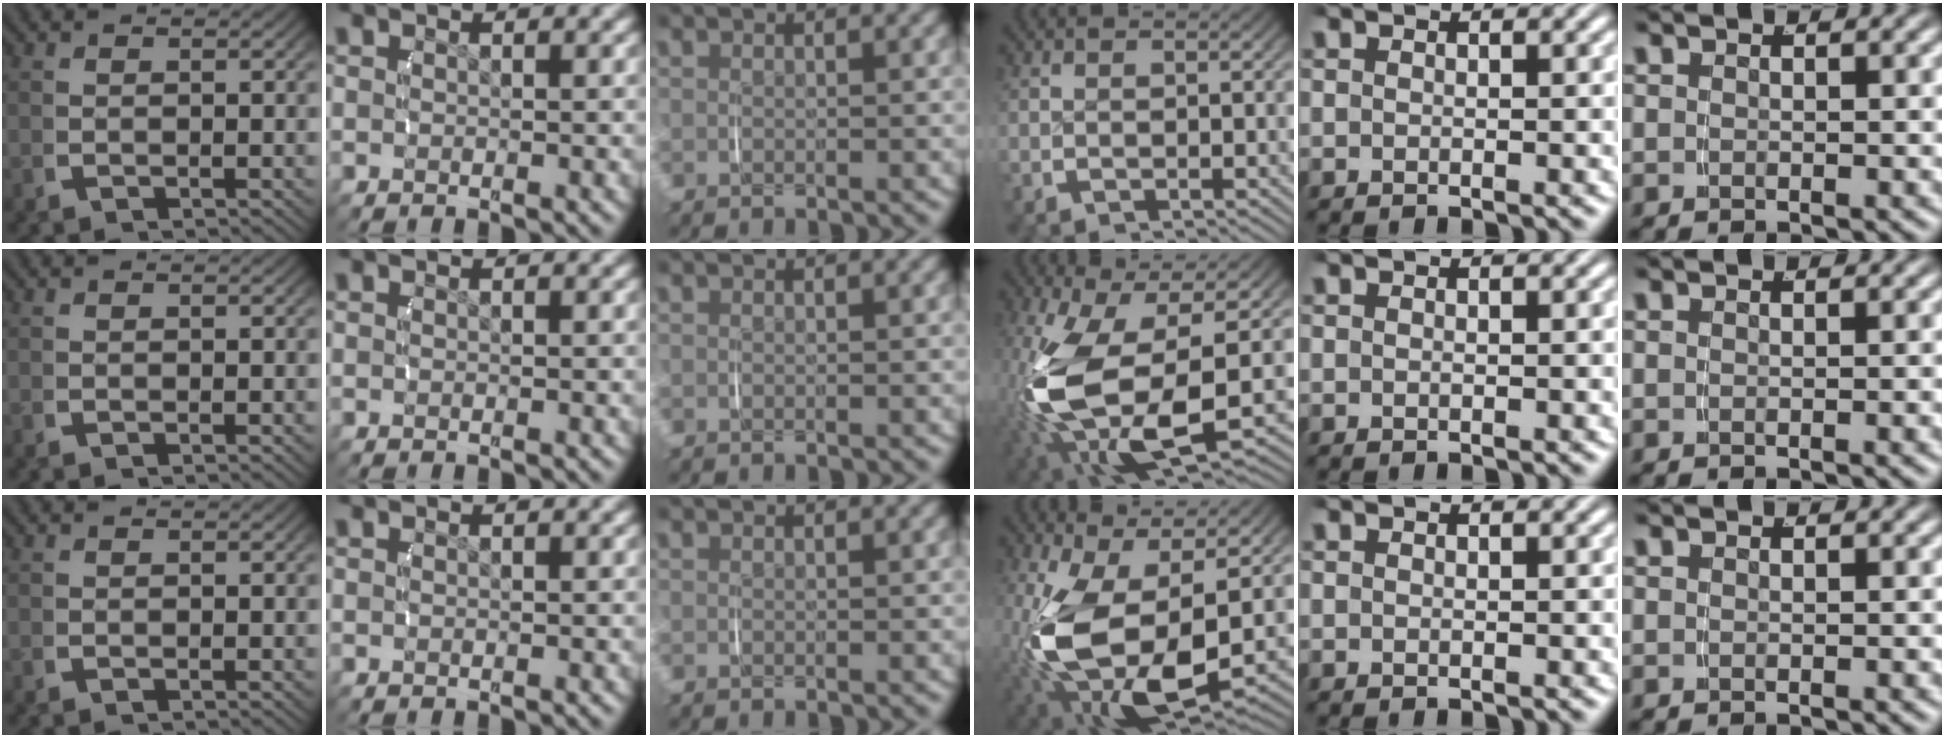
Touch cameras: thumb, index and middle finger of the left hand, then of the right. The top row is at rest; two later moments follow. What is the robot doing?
{"motion": "lift_and_place", "object": "camera"}